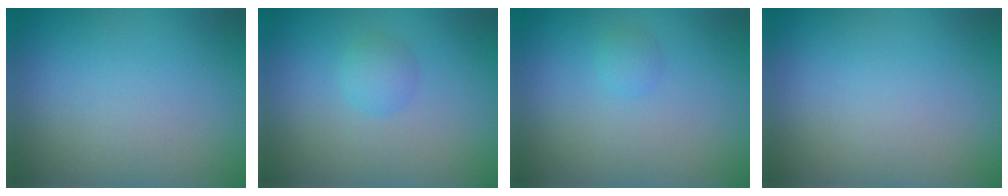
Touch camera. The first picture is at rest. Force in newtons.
{"total": 1.5, "press": 1.5, "slide": 0.0}
{"total": 0.8, "press": 0.8, "slide": 0.1}
{"total": 0.0}